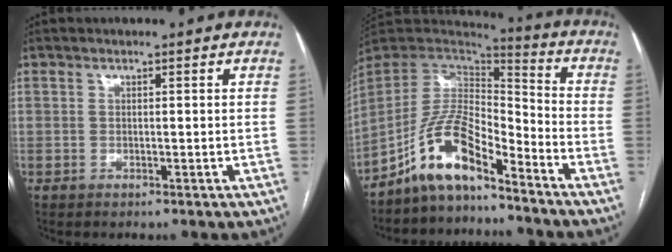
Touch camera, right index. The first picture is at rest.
{"total": 10.9, "force": [-7.8, 3.2, 7.0], "torque": [-0.143, 0.027, -0.145]}